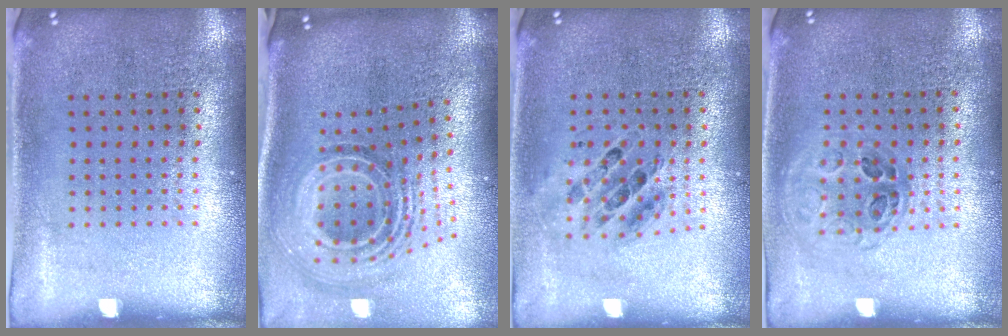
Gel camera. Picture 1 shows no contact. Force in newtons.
{"total": 2.3, "press": 1.5, "slide": 1.7}
{"total": 0.6, "press": 0.6, "slide": 0.1}
{"total": 1.1, "press": 1.0, "slide": 0.6}